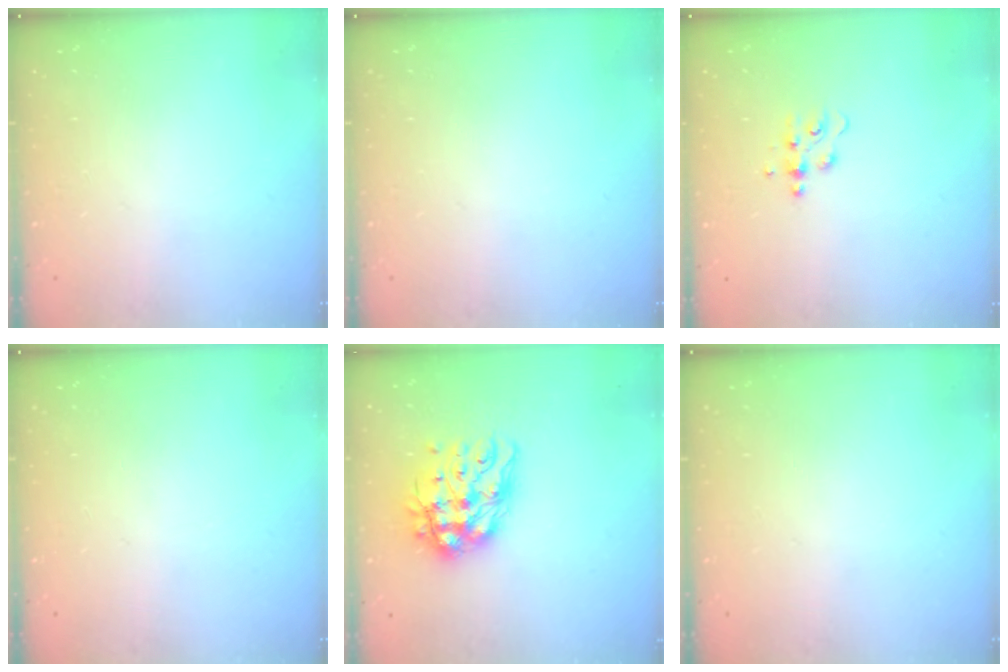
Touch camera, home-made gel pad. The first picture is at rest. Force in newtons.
{"total": 0.0}
{"total": 5.1, "press": 5.1, "slide": 0.5}
{"total": 0.0}
{"total": 14.3, "press": 14.2, "slide": 1.5}
{"total": 0.0}